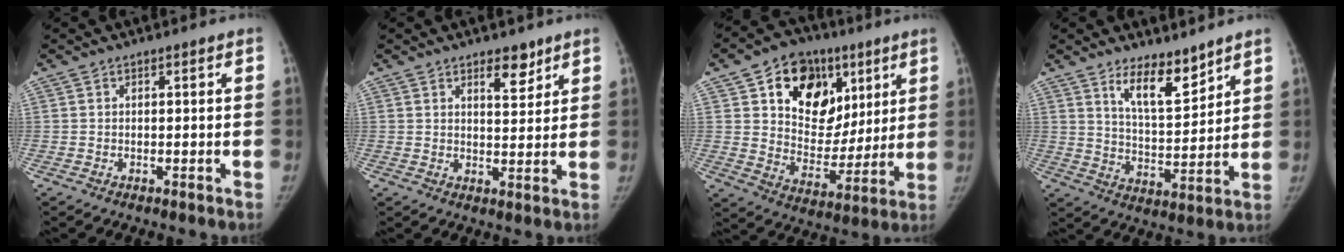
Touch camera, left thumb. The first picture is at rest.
{"total": 4.7, "force": [3.3, 2.1, 2.7], "torque": [-0.019, -0.025, 0.050]}
{"total": 19.4, "force": [8.4, 13.9, 10.7], "torque": [-0.115, -0.024, 0.141]}
{"total": 9.4, "force": [6.9, 3.2, 5.6], "torque": [-0.073, -0.063, 0.126]}